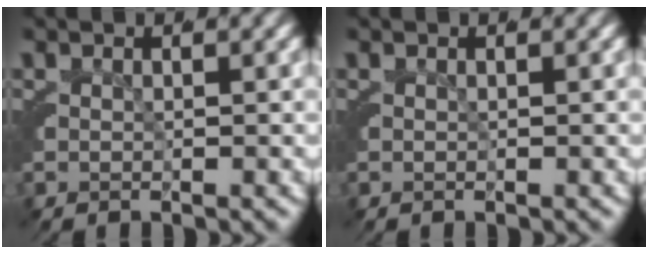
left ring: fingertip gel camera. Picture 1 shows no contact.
{"total": 0.0}